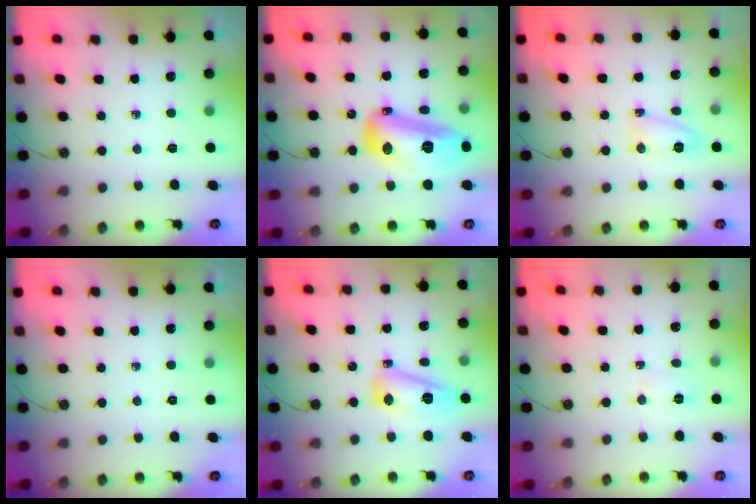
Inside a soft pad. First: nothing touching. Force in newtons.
{"total": 17.6, "press": 17.5, "slide": 1.5}
{"total": 6.3, "press": 6.3, "slide": 0.5}
{"total": 0.0}
{"total": 12.2, "press": 12.1, "slide": 1.1}
{"total": 3.0, "press": 2.9, "slide": 0.8}